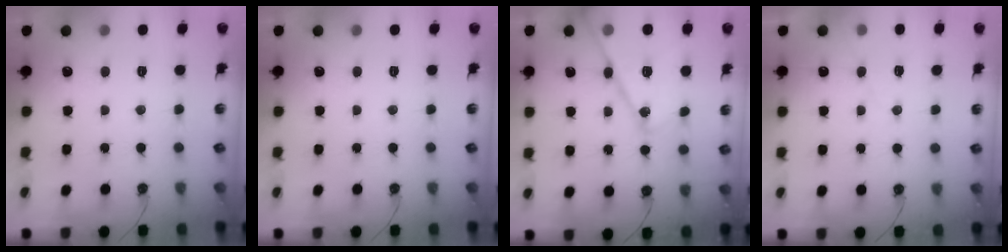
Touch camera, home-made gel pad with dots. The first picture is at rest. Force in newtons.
{"total": 0.0}
{"total": 19.6, "press": 19.5, "slide": 1.9}
{"total": 5.2, "press": 5.1, "slide": 0.7}